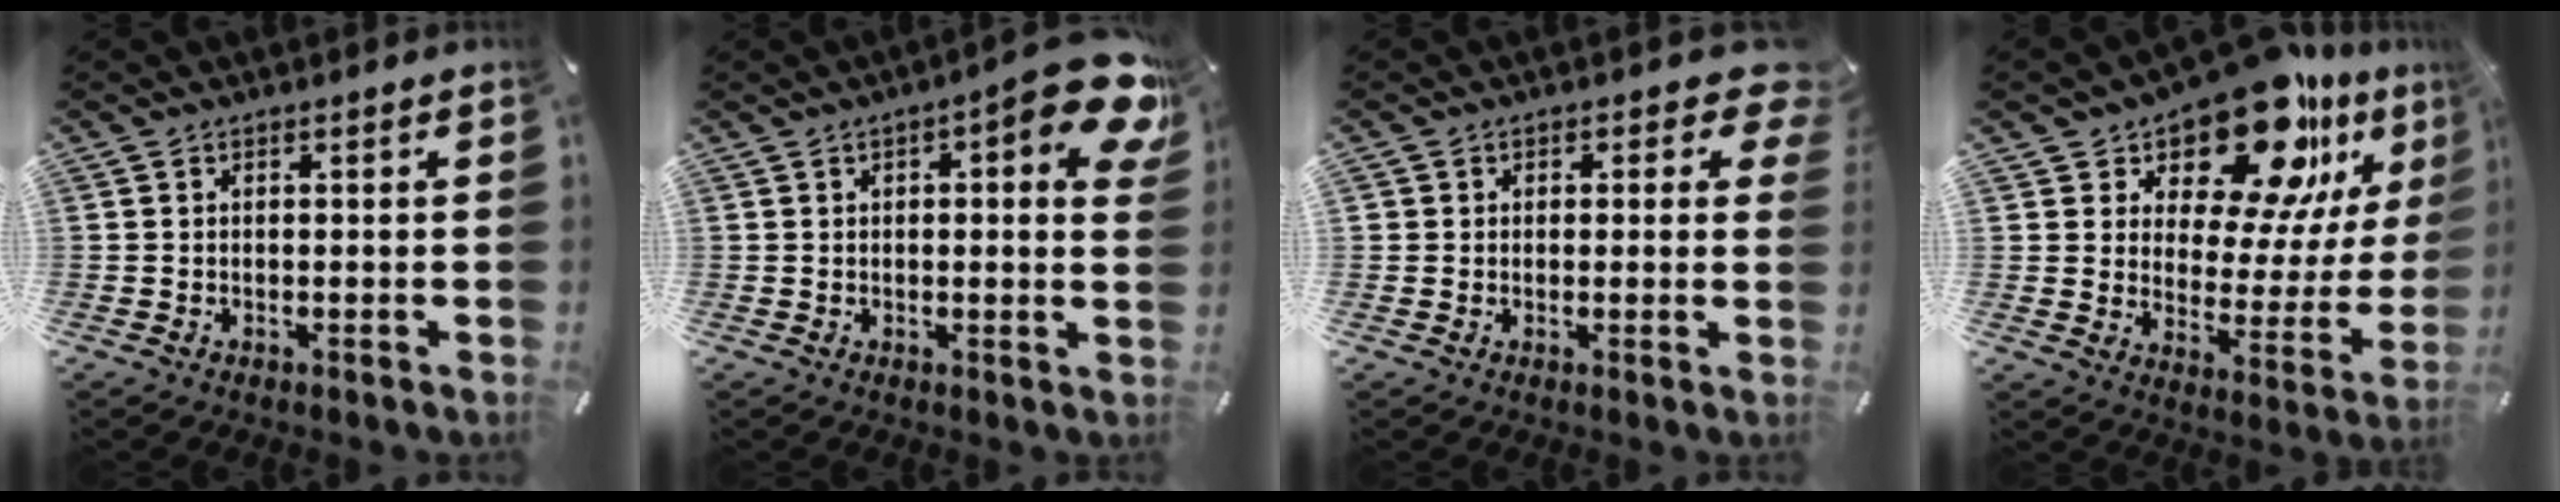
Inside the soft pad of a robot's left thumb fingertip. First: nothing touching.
{"total": 11.8, "force": [5.3, 3.5, 9.9], "torque": [-0.115, -0.037, 0.085]}
{"total": 4.9, "force": [2.0, 3.3, 3.0], "torque": [-0.021, -0.007, 0.029]}
{"total": 18.8, "force": [15.0, 7.6, 8.5], "torque": [-0.137, -0.124, 0.257]}